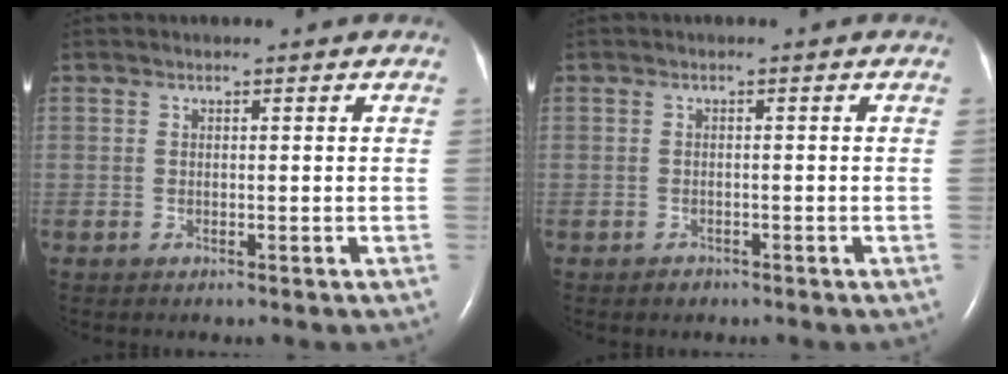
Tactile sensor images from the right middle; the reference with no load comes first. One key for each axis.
{"total": 1.0, "fx": -0.8, "fy": 0.6, "fz": 0.1, "tx": -0.005, "ty": 0.001, "tz": -0.012}